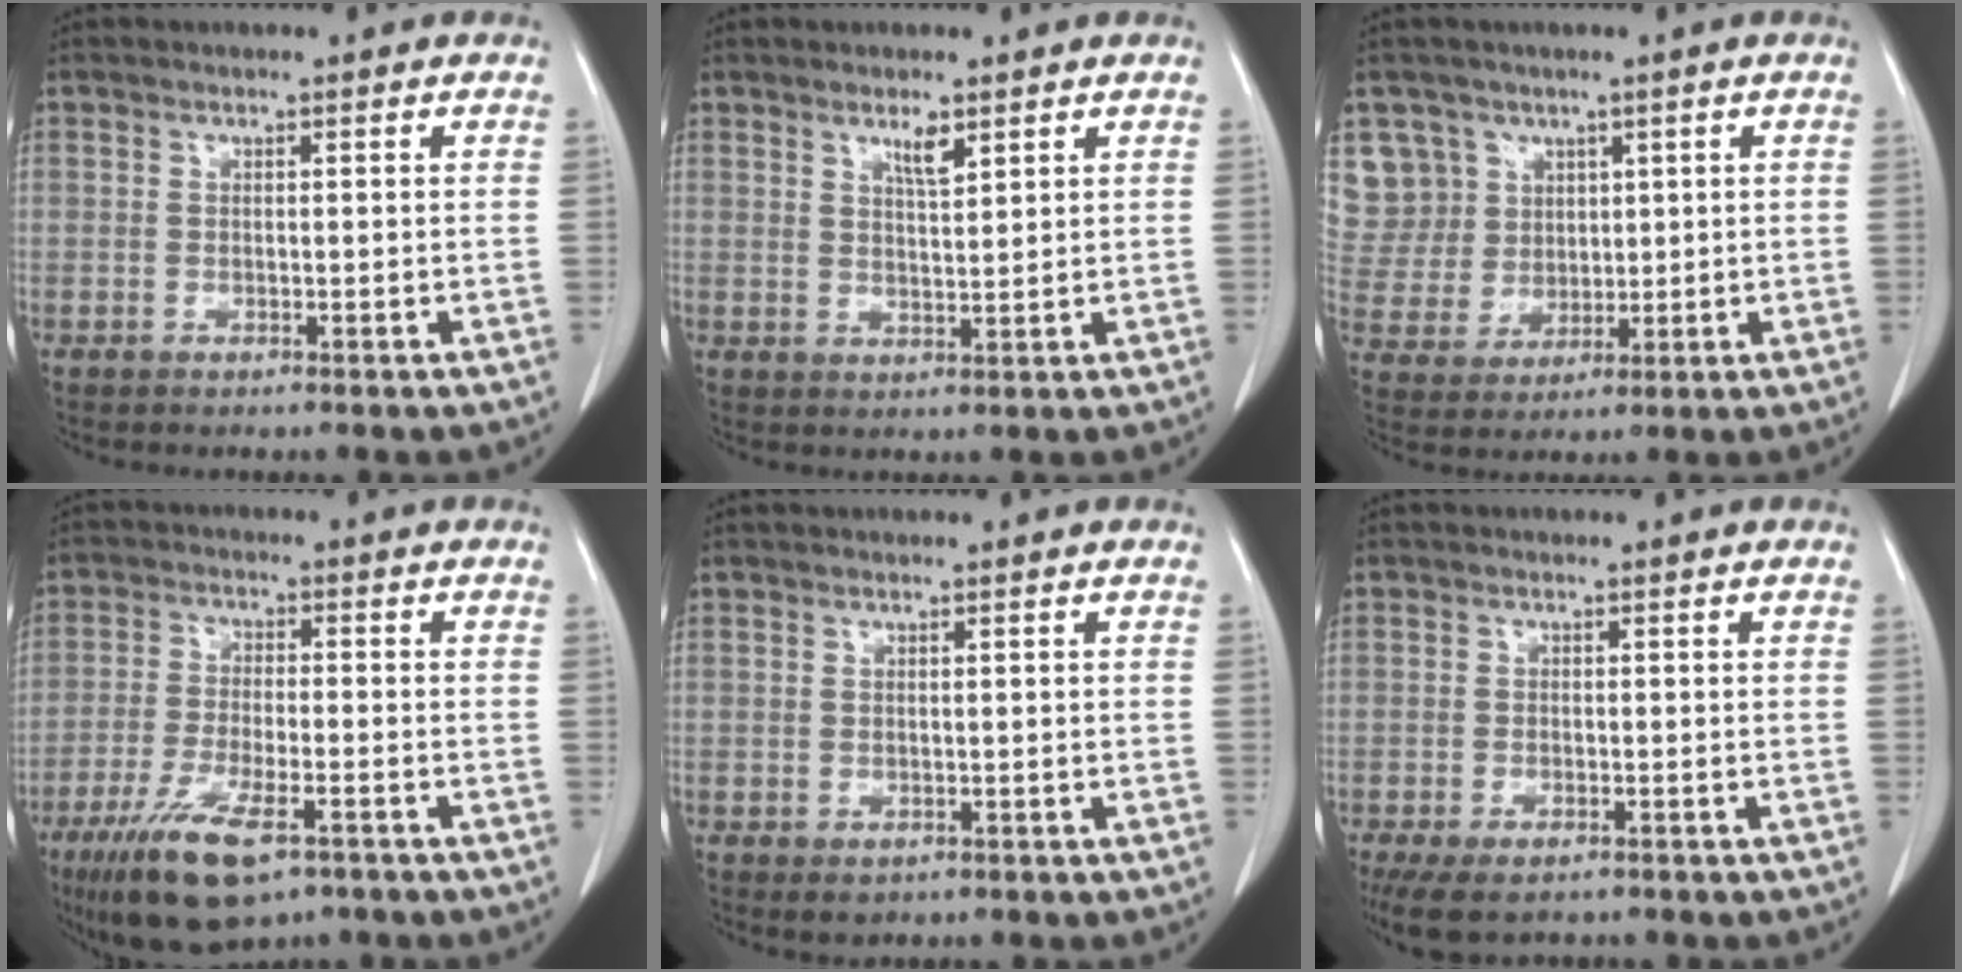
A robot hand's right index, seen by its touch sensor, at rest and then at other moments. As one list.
[{"total": 3.0, "force": [2.0, 0.5, 2.2], "torque": [-0.041, -0.003, 0.037]}, {"total": 9.0, "force": [4.5, 7.8, -0.1], "torque": [-0.004, 0.024, 0.103]}, {"total": 11.9, "force": [-7.3, 3.4, 8.8], "torque": [-0.162, -0.022, -0.119]}, {"total": 1.3, "force": [-0.6, 0.9, 0.6], "torque": [-0.008, 0.001, 0.002]}, {"total": 7.4, "force": [-5.4, 3.0, 4.1], "torque": [-0.068, -0.010, -0.079]}]